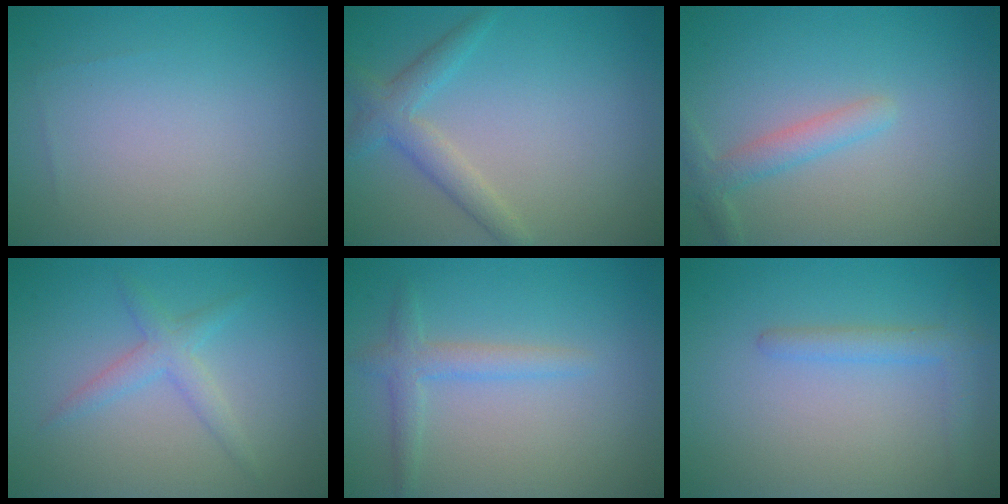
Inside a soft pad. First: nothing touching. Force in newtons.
{"total": 2.8, "press": 2.8, "slide": 0.1}
{"total": 2.1, "press": 2.1, "slide": 0.1}
{"total": 2.1, "press": 2.1, "slide": 0.0}
{"total": 2.1, "press": 2.1, "slide": 0.2}
{"total": 2.0, "press": 2.0, "slide": 0.2}